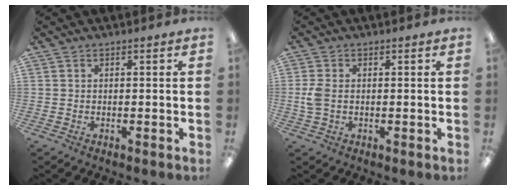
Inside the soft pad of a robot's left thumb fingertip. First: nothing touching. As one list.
[{"total": 4.2, "force": [0.0, 2.7, 3.3], "torque": [-0.081, -0.001, -0.004]}]